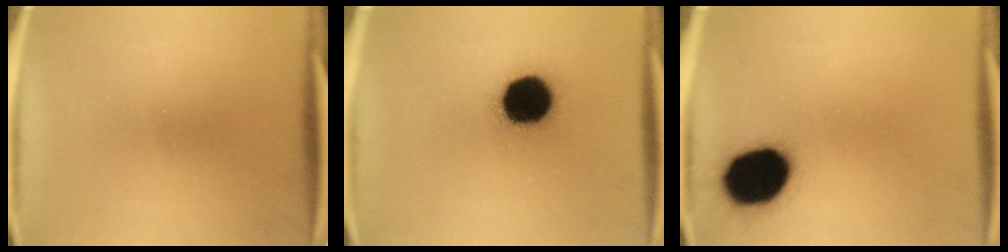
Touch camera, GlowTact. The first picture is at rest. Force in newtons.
{"total": 17.0}
{"total": 17.8}